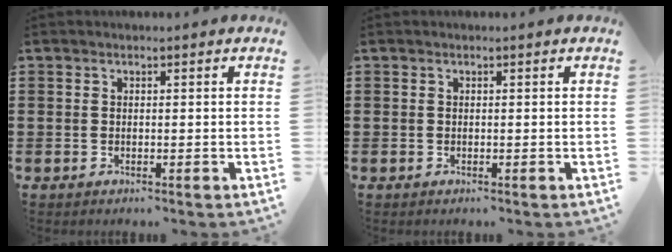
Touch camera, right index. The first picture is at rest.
{"total": 0.0}